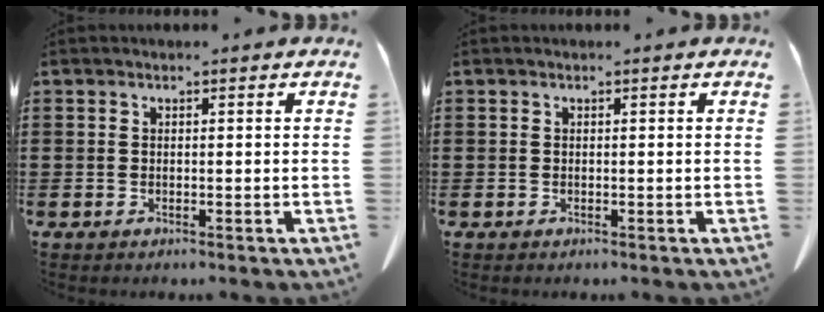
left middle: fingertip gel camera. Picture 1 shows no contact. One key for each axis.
{"total": 0.0}